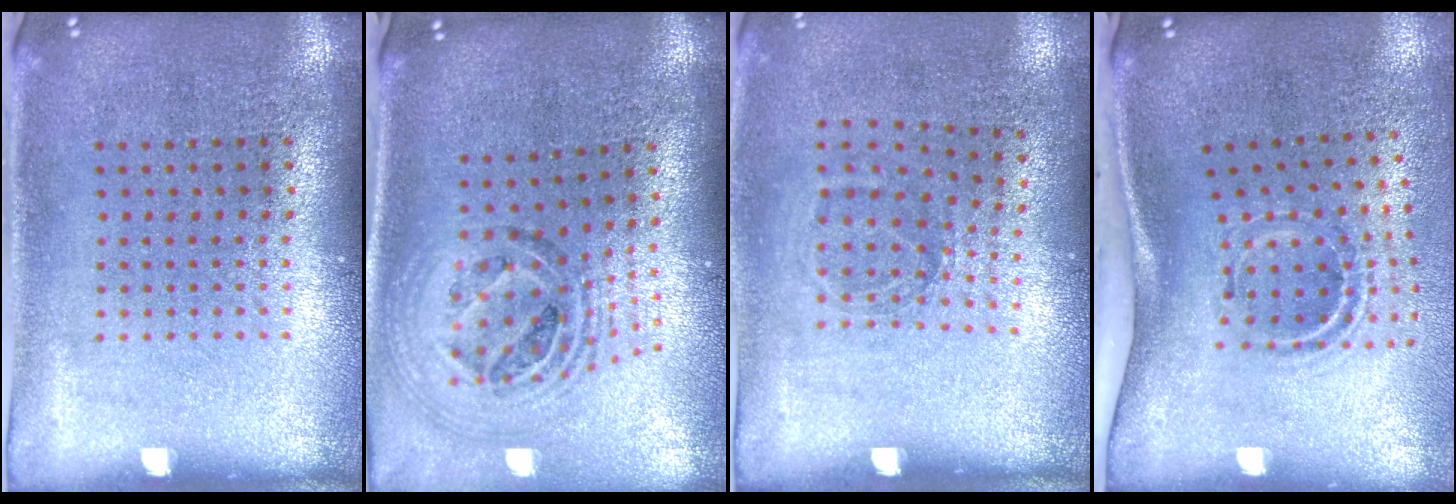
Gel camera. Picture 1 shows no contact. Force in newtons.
{"total": 1.7, "press": 1.5, "slide": 0.8}
{"total": 1.1, "press": 0.8, "slide": 0.7}
{"total": 2.2, "press": 1.2, "slide": 1.8}